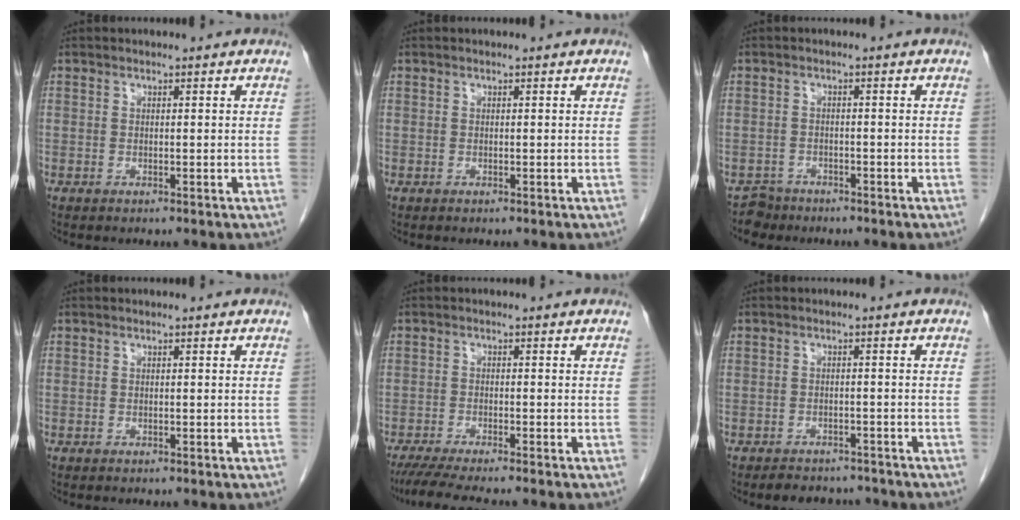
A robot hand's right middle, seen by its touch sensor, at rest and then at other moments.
{"total": 0.0}
{"total": 2.0, "force": [-1.6, 1.0, -0.6], "torque": [0.008, 0.004, -0.027]}
{"total": 0.0}
{"total": 7.4, "force": [-6.3, -0.3, 3.9], "torque": [-0.055, -0.020, -0.101]}
{"total": 5.5, "force": [-5.0, 2.2, 1.1], "torque": [-0.014, 0.002, -0.062]}